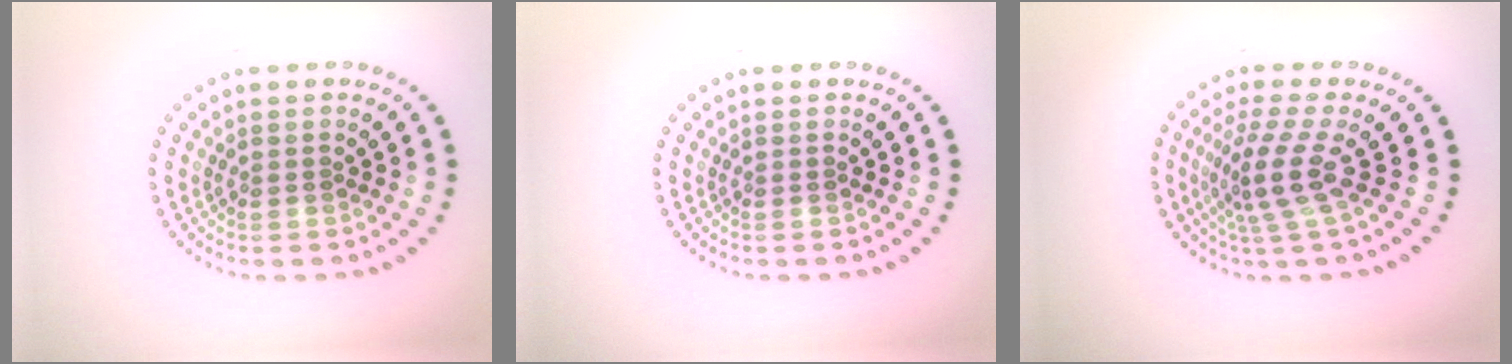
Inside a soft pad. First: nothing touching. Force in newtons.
{"total": 0.0}
{"total": 3.7, "press": 2.7, "slide": 2.5}